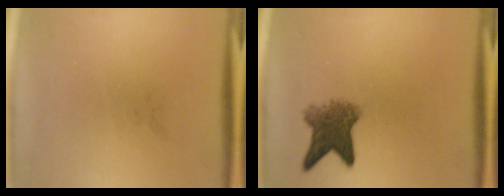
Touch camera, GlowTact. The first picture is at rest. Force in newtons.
{"total": 6.0}